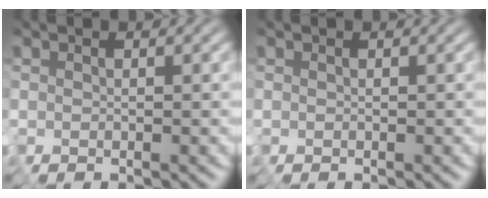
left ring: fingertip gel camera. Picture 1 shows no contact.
{"total": 0.0}